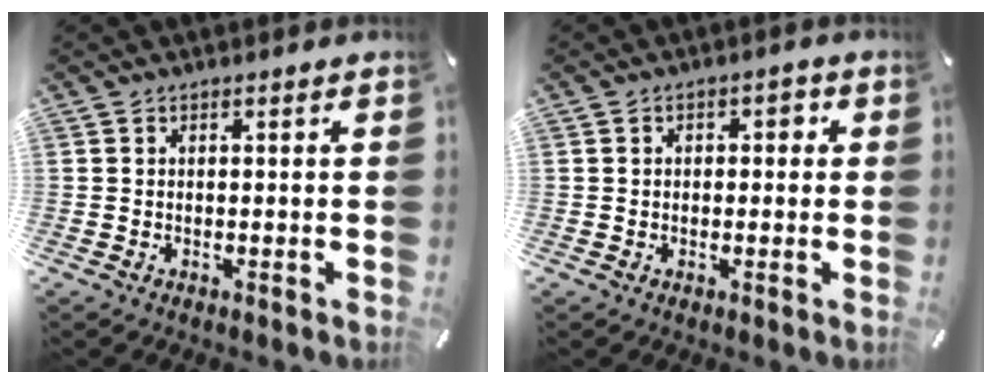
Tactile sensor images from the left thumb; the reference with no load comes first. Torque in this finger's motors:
{"motor_torque": [-0.01, -0.08, -0.06, 0.00, -0.02]}